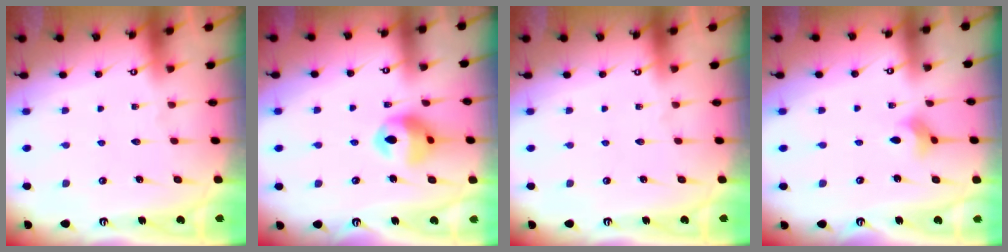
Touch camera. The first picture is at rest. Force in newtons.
{"total": 13.3, "press": 13.2, "slide": 2.0}
{"total": 0.0}
{"total": 2.8, "press": 2.8, "slide": 0.1}